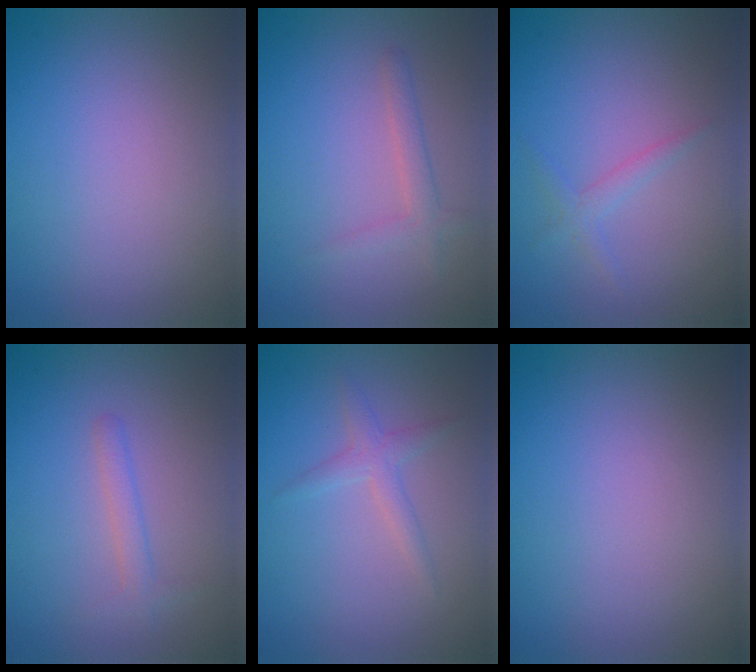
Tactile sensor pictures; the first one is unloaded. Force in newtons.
{"total": 1.8, "press": 1.7, "slide": 0.1}
{"total": 1.4, "press": 1.4, "slide": 0.0}
{"total": 1.8, "press": 1.8, "slide": 0.2}
{"total": 1.8, "press": 1.8, "slide": 0.1}
{"total": 0.0}